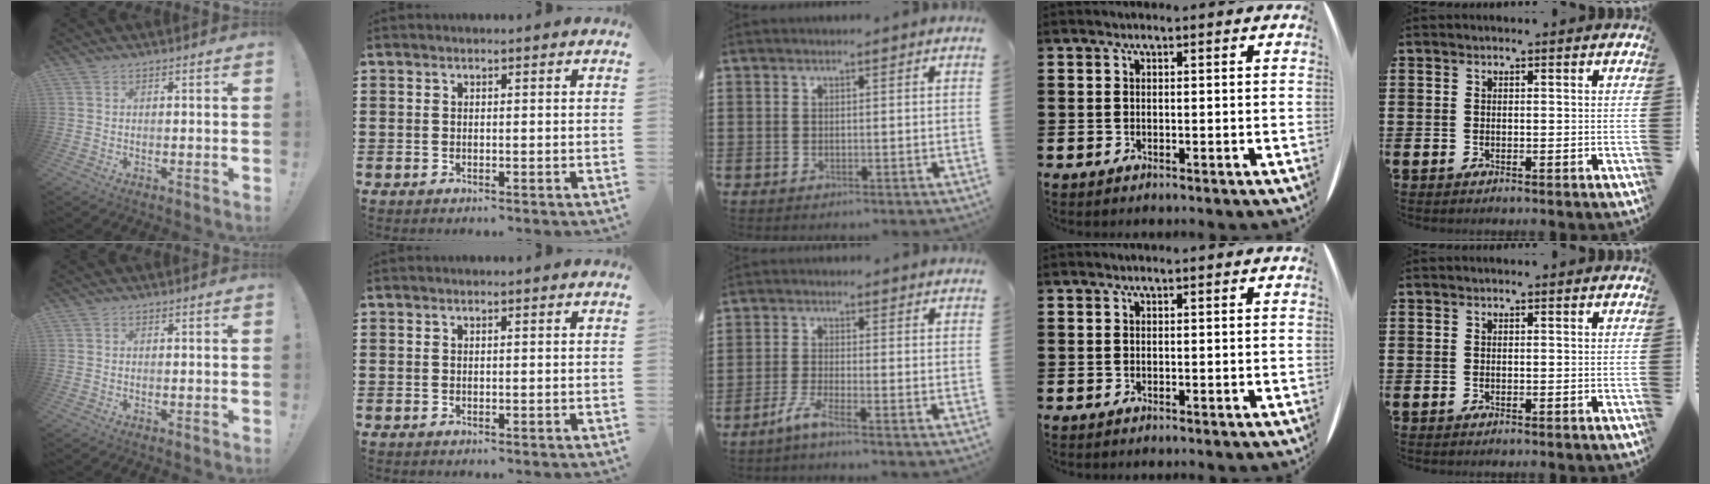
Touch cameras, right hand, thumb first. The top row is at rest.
{"middle": {"total": 3.4, "force": [-2.3, 0.0, 2.5], "torque": [-0.055, -0.008, -0.047]}}